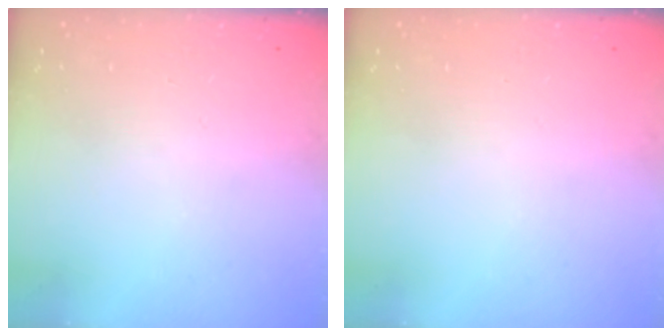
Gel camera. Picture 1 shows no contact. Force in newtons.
{"total": 0.0}